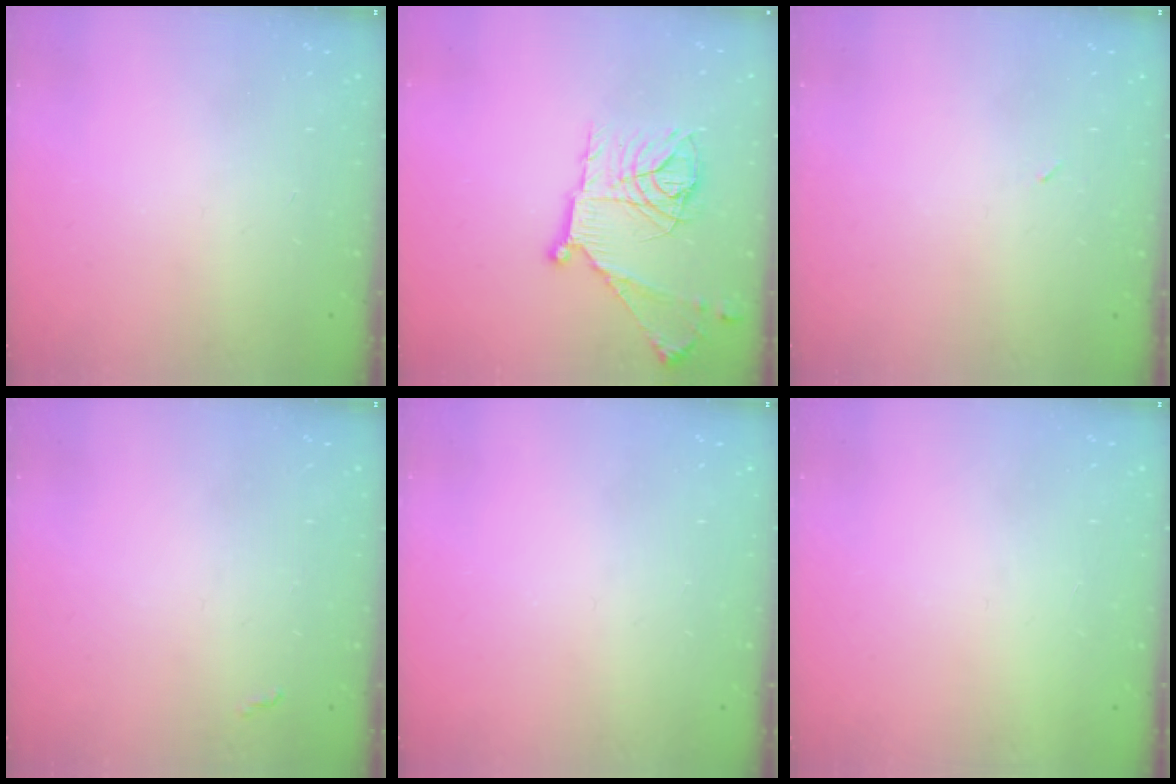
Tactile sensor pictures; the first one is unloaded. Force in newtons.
{"total": 18.2, "press": 18.2, "slide": 1.2}
{"total": 2.1, "press": 1.9, "slide": 1.0}
{"total": 3.2, "press": 3.2, "slide": 0.5}
{"total": 0.0}
{"total": 1.6, "press": 1.6, "slide": 0.1}